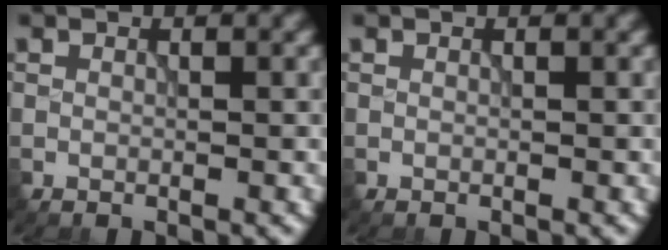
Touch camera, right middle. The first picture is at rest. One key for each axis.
{"total": 0.0}